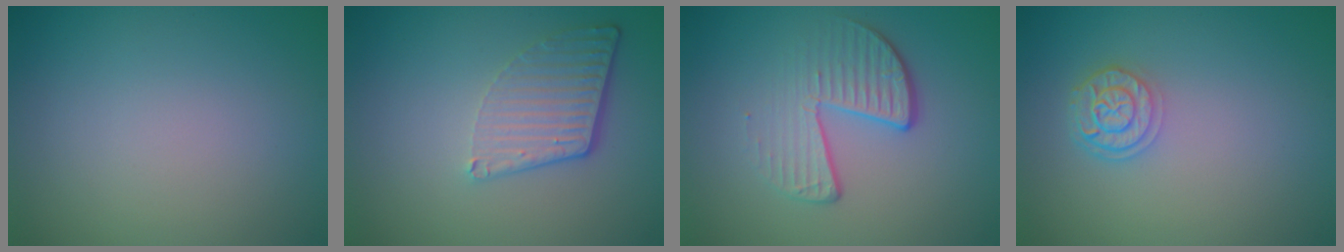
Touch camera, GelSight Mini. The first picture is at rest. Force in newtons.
{"total": 3.6, "press": 2.6, "slide": 2.4}
{"total": 3.9, "press": 2.7, "slide": 2.9}
{"total": 2.3, "press": 1.9, "slide": 1.3}